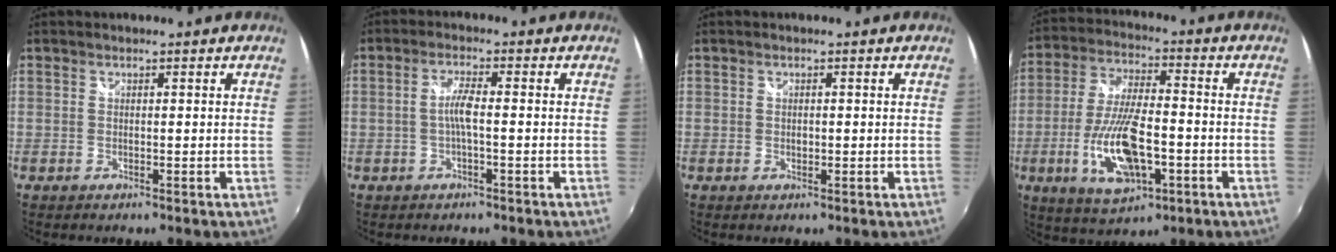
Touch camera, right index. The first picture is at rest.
{"total": 3.1, "force": [-0.8, 0.1, 3.1], "torque": [-0.062, 0.005, -0.014]}
{"total": 0.7, "force": [-0.1, 0.6, 0.5], "torque": [-0.008, 0.000, -0.003]}
{"total": 15.3, "force": [-4.7, 5.9, 13.3], "torque": [-0.276, -0.013, -0.081]}